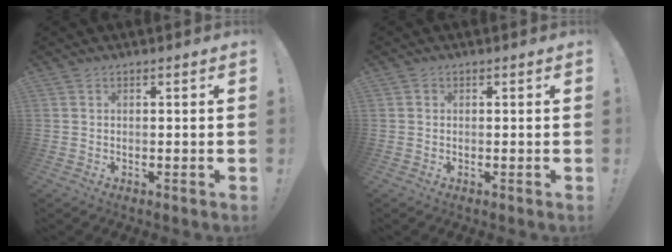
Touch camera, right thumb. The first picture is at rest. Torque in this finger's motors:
{"motor_torque": [0.13, 0.06, 0.25, -0.33, -0.02]}